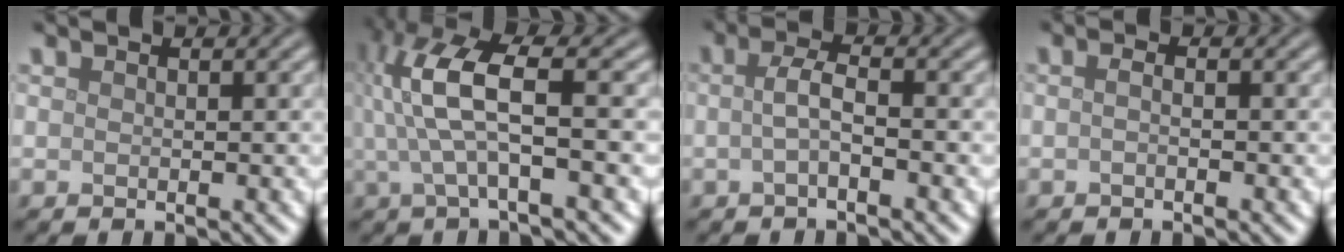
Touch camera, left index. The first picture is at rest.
{"total": 7.5, "force": [1.2, 2.0, 7.1], "torque": [-0.161, 0.013, 0.025]}
{"total": 2.1, "force": [-0.3, 0.5, 2.1], "torque": [-0.044, 0.003, -0.011]}
{"total": 1.1, "force": [-0.2, 0.4, 1.0], "torque": [-0.012, -0.005, -0.011]}